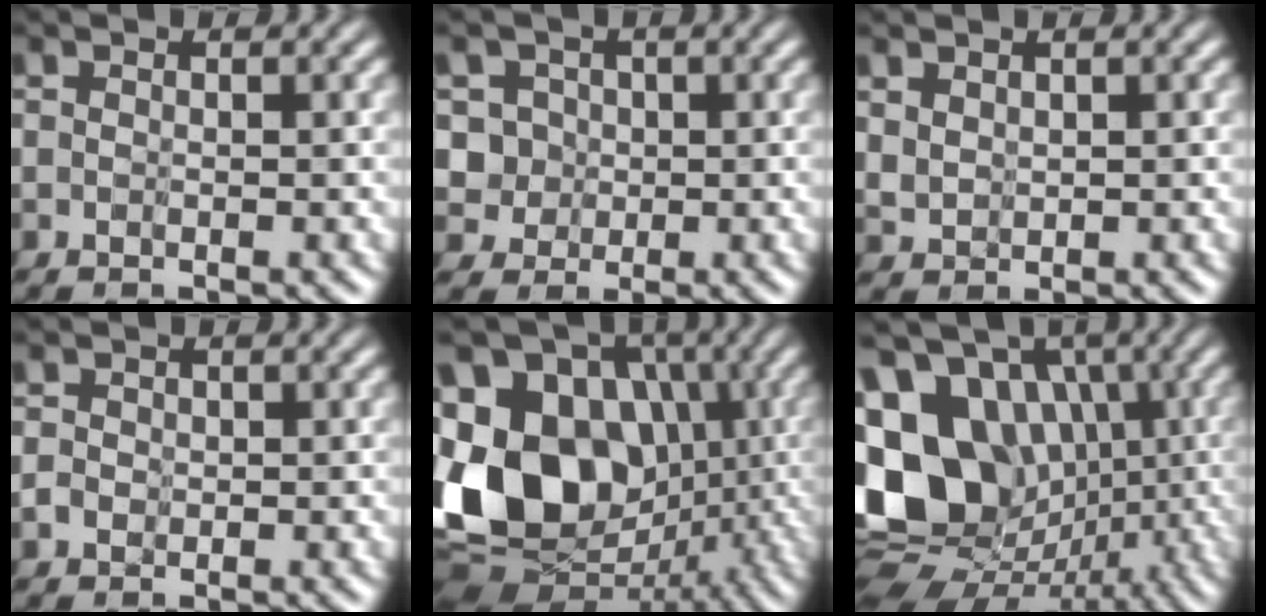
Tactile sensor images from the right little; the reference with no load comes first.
{"total": 5.3, "force": [1.7, 4.9, 1.4], "torque": [-0.045, 0.020, 0.022]}
{"total": 1.4, "force": [1.0, 0.7, 0.6], "torque": [-0.041, 0.000, 0.023]}
{"total": 1.2, "force": [0.2, 1.2, 0.1], "torque": [-0.003, 0.009, -0.008]}
{"total": 13.1, "force": [-0.2, 10.1, 8.3], "torque": [-0.194, 0.001, -0.006]}
{"total": 15.7, "force": [1.0, 12.7, 9.1], "torque": [-0.203, -0.004, 0.025]}